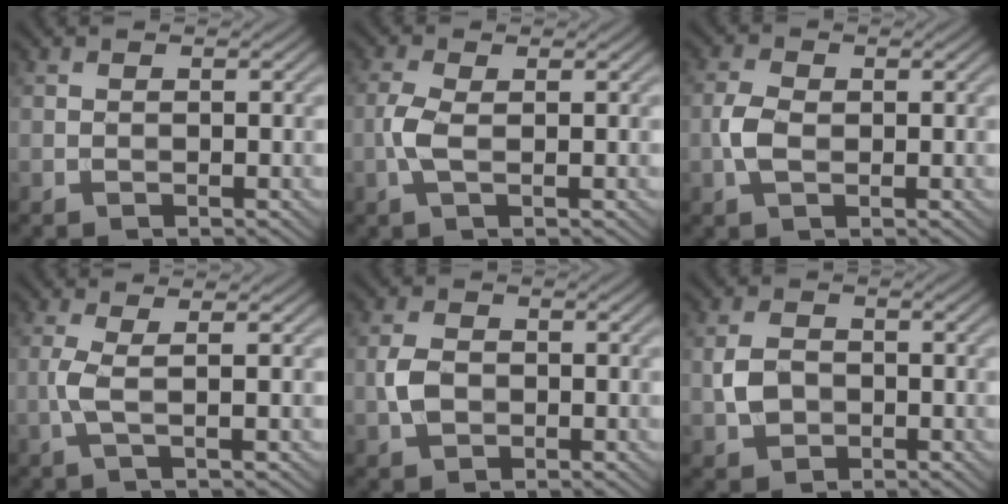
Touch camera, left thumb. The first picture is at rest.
{"total": 2.9, "force": [-0.3, 1.0, 2.7], "torque": [-0.070, 0.002, -0.010]}
{"total": 3.2, "force": [-0.4, 2.0, 2.5], "torque": [-0.062, 0.002, -0.009]}
{"total": 2.9, "force": [0.1, 0.5, 2.8], "torque": [-0.059, 0.003, -0.007]}
{"total": 3.3, "force": [-0.6, 2.3, 2.2], "torque": [-0.051, -0.001, -0.015]}
{"total": 3.4, "force": [-0.7, 2.6, 2.0], "torque": [-0.047, -0.001, -0.016]}